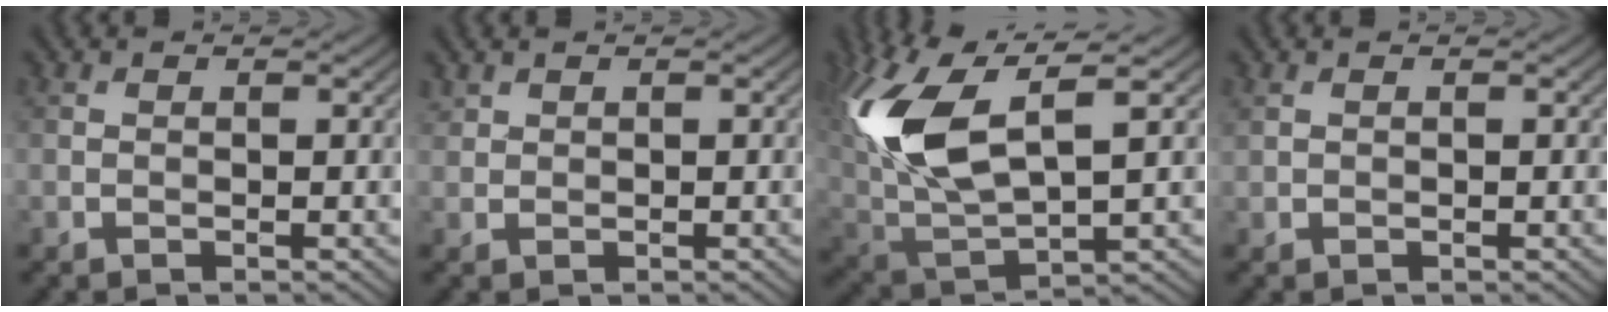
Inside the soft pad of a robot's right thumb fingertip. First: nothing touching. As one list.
[{"total": 1.2, "force": [1.0, 0.6, 0.2], "torque": [-0.009, 0.002, 0.027]}, {"total": 14.4, "force": [4.5, 6.2, 12.2], "torque": [-0.297, 0.006, 0.096]}, {"total": 0.6, "force": [0.5, 0.2, 0.2], "torque": [-0.009, 0.002, 0.013]}]